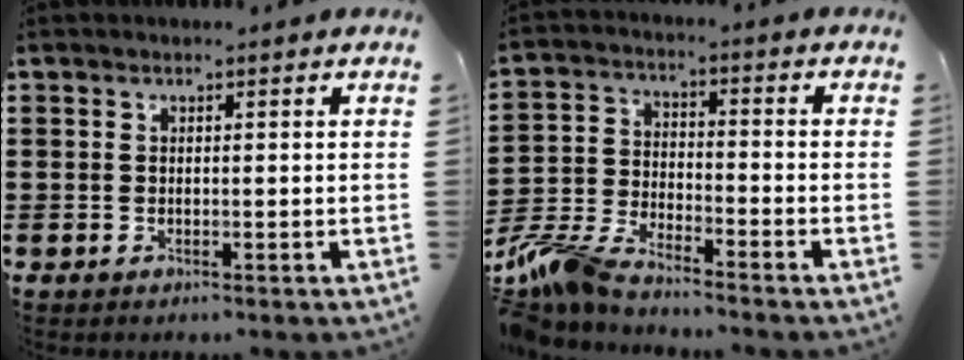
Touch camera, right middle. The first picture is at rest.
{"total": 6.9, "force": [-6.5, 0.8, 2.2], "torque": [-0.064, -0.004, -0.132]}